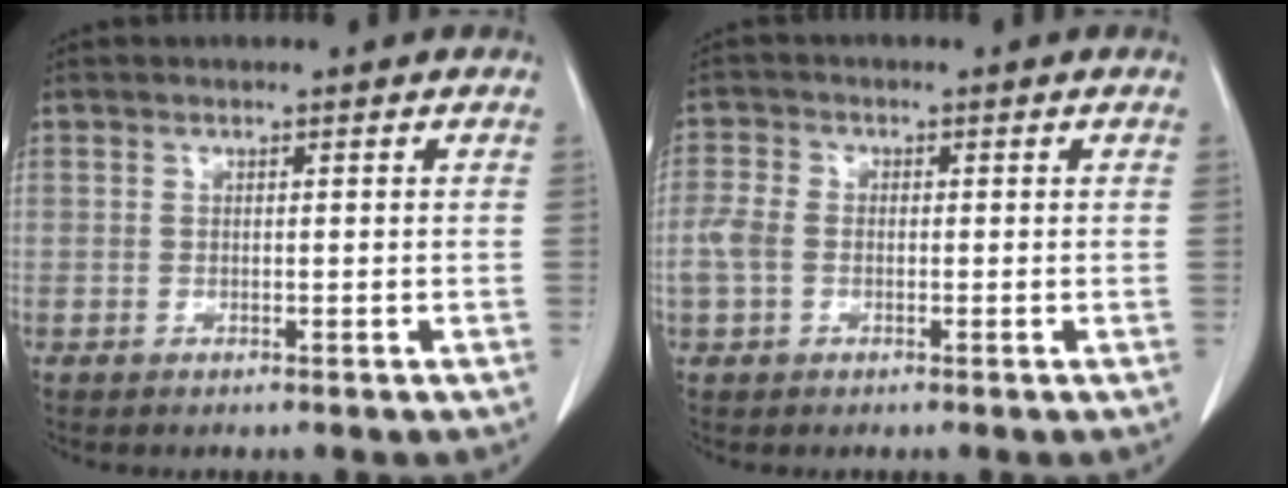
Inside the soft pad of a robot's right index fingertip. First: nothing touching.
{"total": 3.5, "force": [-0.6, 2.5, 2.4], "torque": [-0.074, 0.010, -0.015]}